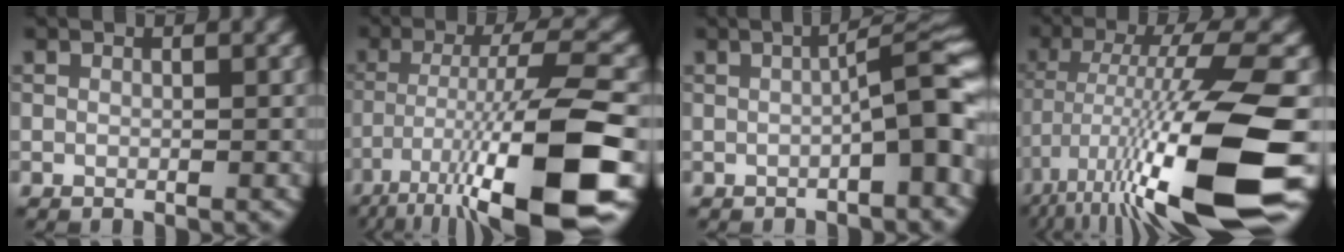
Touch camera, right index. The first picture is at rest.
{"total": 14.3, "force": [-6.9, 3.0, 12.1], "torque": [-0.212, -0.007, -0.110]}
{"total": 5.0, "force": [-1.4, 0.7, 4.7], "torque": [-0.066, 0.024, -0.023]}
{"total": 16.2, "force": [-5.5, 2.9, 15.0], "torque": [-0.265, -0.003, -0.085]}